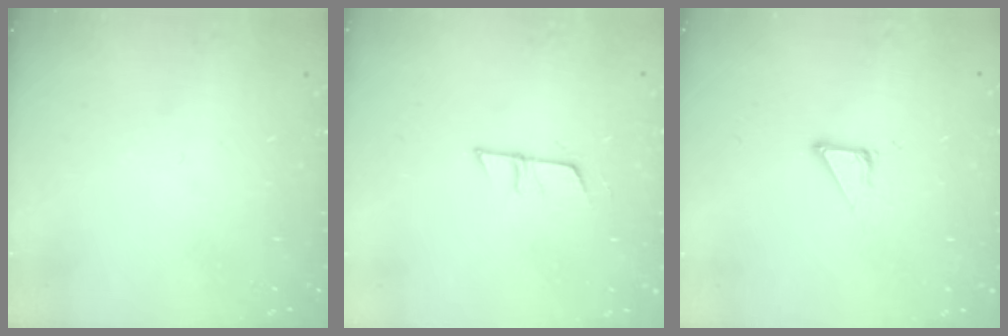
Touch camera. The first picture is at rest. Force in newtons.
{"total": 7.2, "press": 7.1, "slide": 0.5}
{"total": 4.4, "press": 4.4, "slide": 0.1}